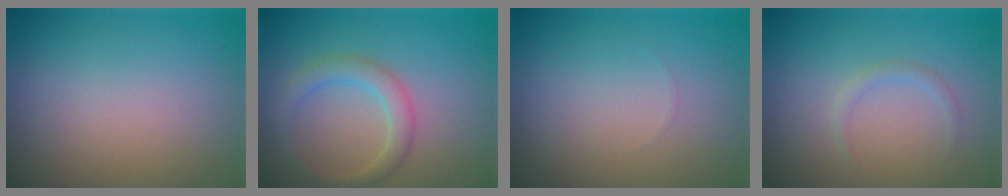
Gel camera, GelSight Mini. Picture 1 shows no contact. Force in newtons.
{"total": 2.8, "press": 2.8, "slide": 0.1}
{"total": 0.0}
{"total": 0.9, "press": 0.9, "slide": 0.1}